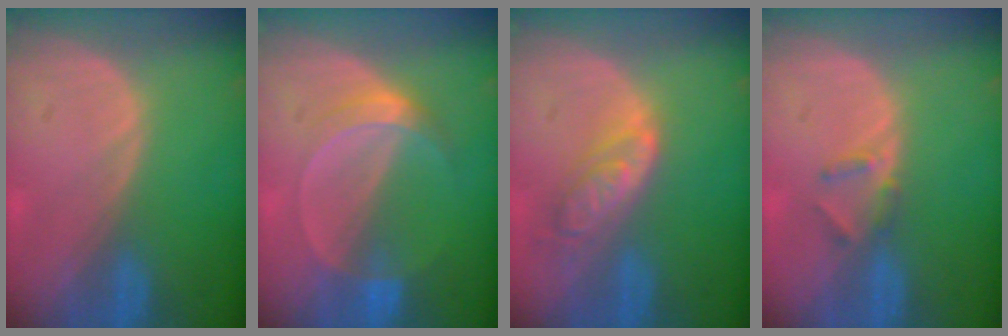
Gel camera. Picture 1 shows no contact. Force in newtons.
{"total": 5.0, "press": 4.5, "slide": 2.1}
{"total": 6.2, "press": 5.6, "slide": 2.8}
{"total": 2.3, "press": 2.1, "slide": 0.9}